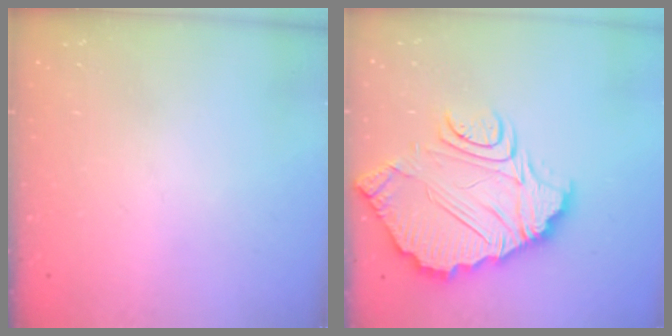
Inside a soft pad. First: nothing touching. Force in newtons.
{"total": 15.9, "press": 15.8, "slide": 1.4}